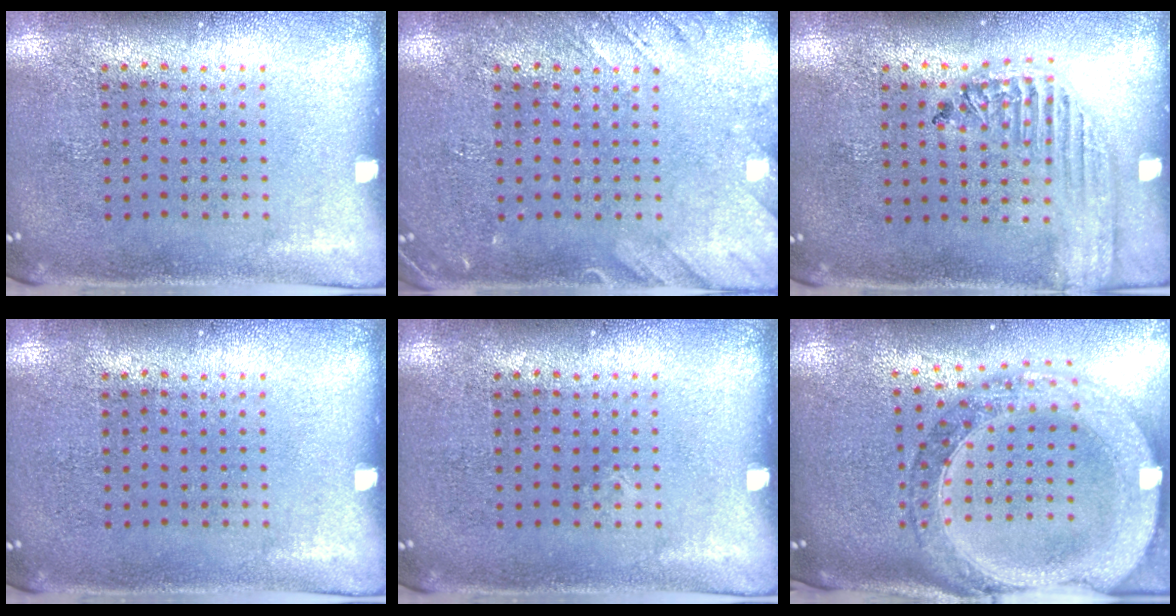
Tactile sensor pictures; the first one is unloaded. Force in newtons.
{"total": 2.1, "press": 2.1, "slide": 0.2}
{"total": 1.8, "press": 1.7, "slide": 0.7}
{"total": 0.0}
{"total": 0.0}
{"total": 2.6, "press": 2.3, "slide": 1.2}